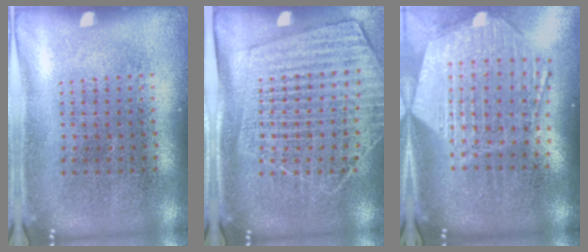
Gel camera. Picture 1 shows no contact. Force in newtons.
{"total": 1.5, "press": 1.4, "slide": 0.6}
{"total": 2.9, "press": 2.3, "slide": 1.8}